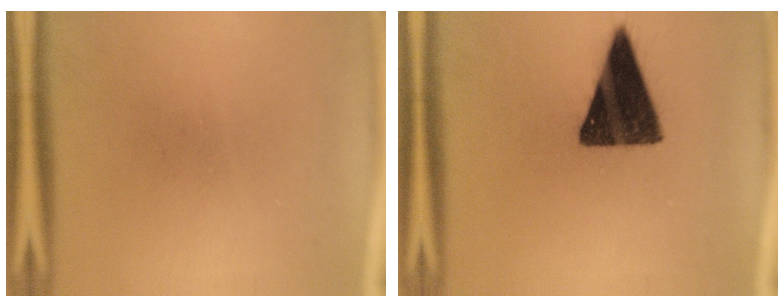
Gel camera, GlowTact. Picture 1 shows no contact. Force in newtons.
{"total": 14.7}